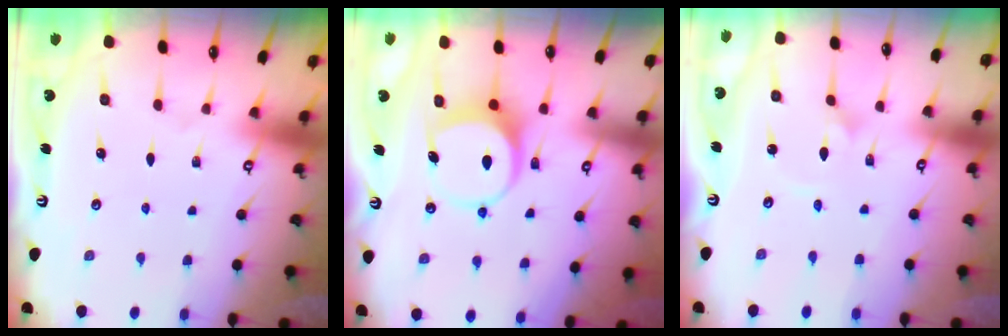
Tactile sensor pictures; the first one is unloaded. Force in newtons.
{"total": 8.0, "press": 8.0, "slide": 0.7}
{"total": 1.8, "press": 1.8, "slide": 0.1}